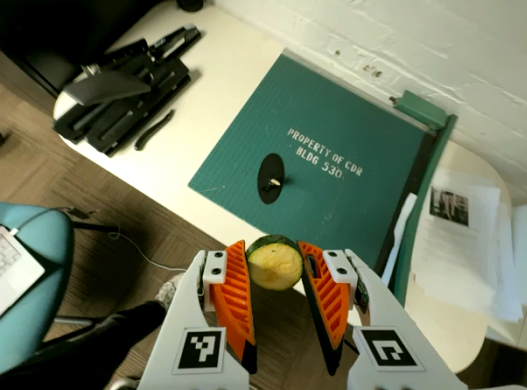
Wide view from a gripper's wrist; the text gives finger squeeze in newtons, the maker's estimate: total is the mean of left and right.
{"total": 9.6, "left": 9.3, "right": 10.0}